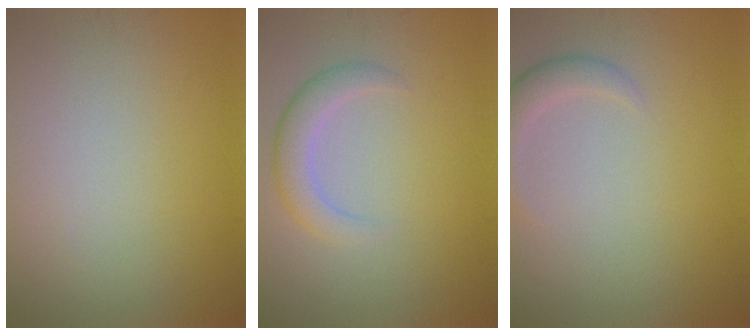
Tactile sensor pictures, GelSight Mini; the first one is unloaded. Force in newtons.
{"total": 2.9, "press": 2.9, "slide": 0.2}
{"total": 2.2, "press": 2.2, "slide": 0.2}